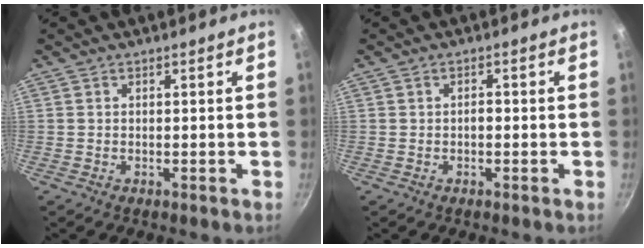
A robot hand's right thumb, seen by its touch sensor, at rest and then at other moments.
{"total": 1.1, "force": [-0.3, 0.7, 0.8], "torque": [-0.008, 0.009, -0.005]}